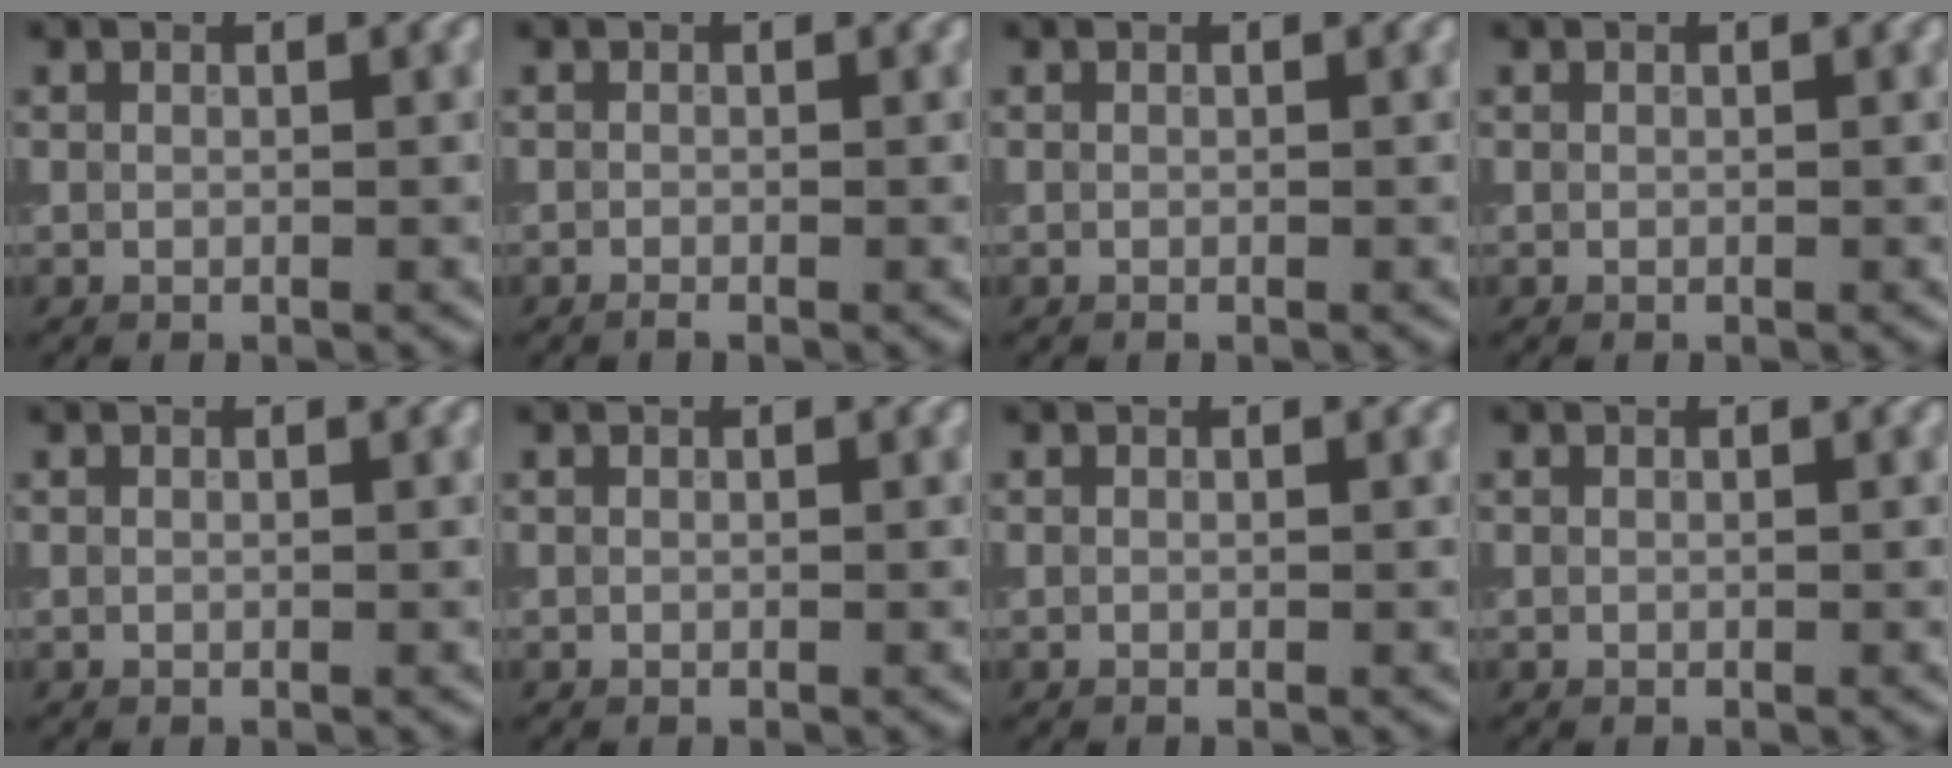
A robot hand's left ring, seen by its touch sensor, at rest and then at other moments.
{"total": 0.5, "force": [-0.4, 0.1, 0.4], "torque": [-0.005, -0.003, -0.007]}
{"total": 0.0}
{"total": 0.0}
{"total": 0.0}
{"total": 0.0}
{"total": 0.0}
{"total": 0.0}